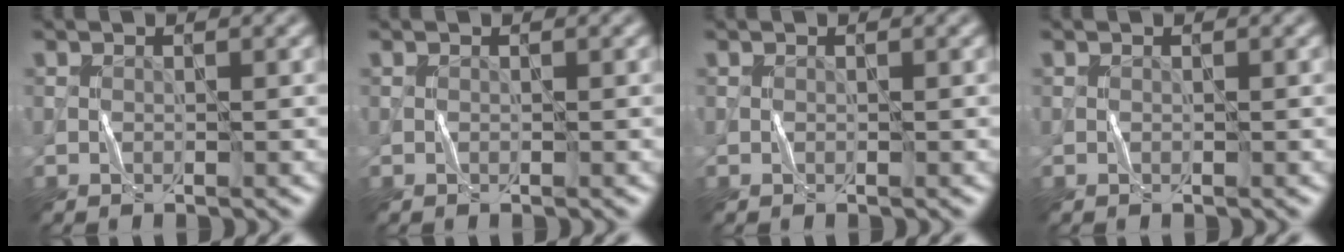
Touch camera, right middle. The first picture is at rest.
{"total": 0.0}
{"total": 0.0}
{"total": 0.0}